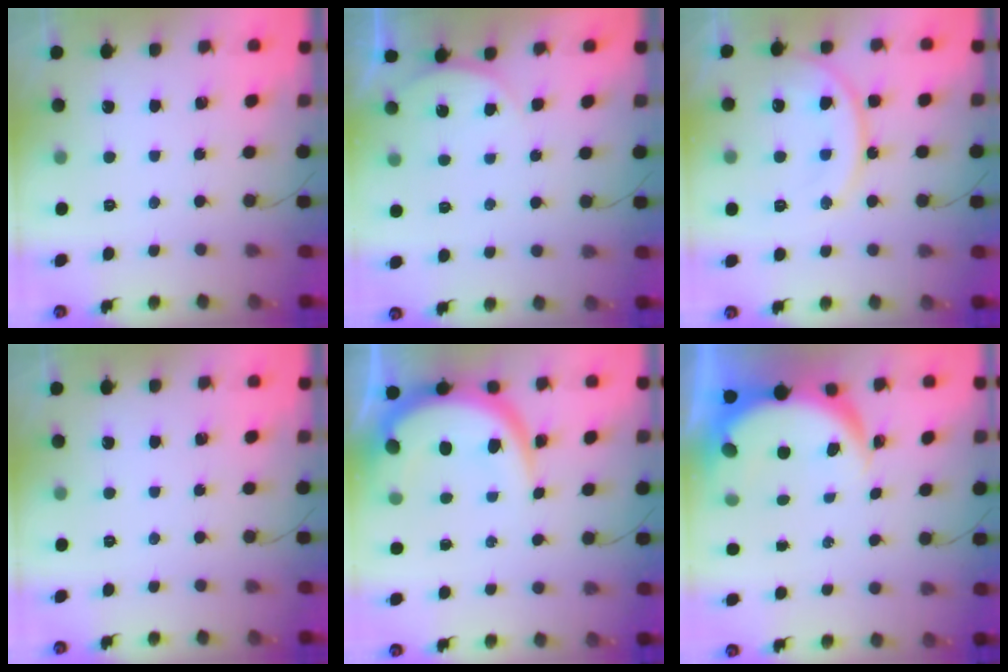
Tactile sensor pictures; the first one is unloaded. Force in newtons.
{"total": 2.7, "press": 2.3, "slide": 1.4}
{"total": 15.4, "press": 15.3, "slide": 1.4}
{"total": 0.0}
{"total": 11.3, "press": 11.2, "slide": 1.4}
{"total": 5.9, "press": 5.9, "slide": 0.5}